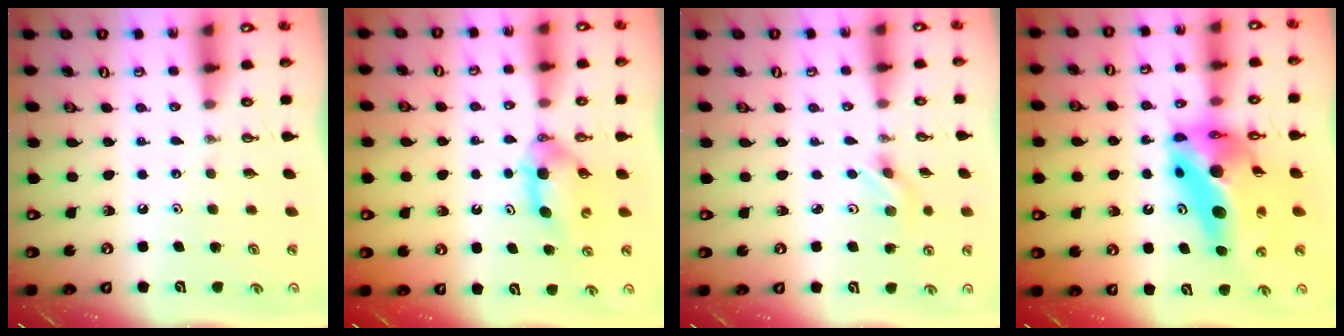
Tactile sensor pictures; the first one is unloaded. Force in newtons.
{"total": 4.7, "press": 4.5, "slide": 1.1}
{"total": 2.2, "press": 2.1, "slide": 0.6}
{"total": 20.4, "press": 18.9, "slide": 7.6}